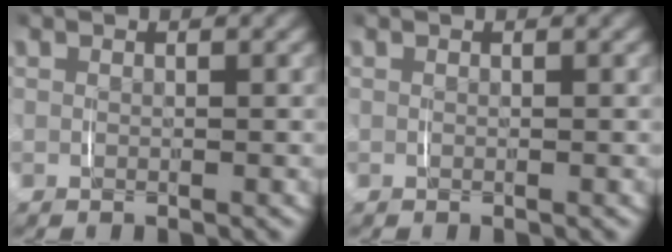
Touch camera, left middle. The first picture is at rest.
{"total": 0.0}